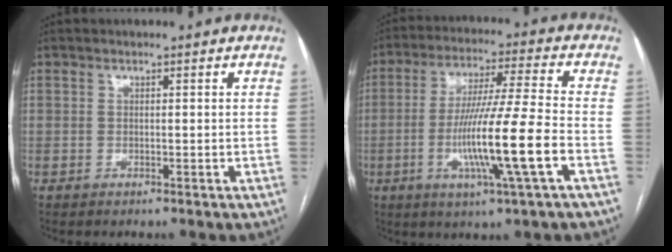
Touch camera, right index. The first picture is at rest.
{"total": 14.2, "force": [-4.0, -0.8, 13.6], "torque": [-0.258, -0.013, -0.075]}